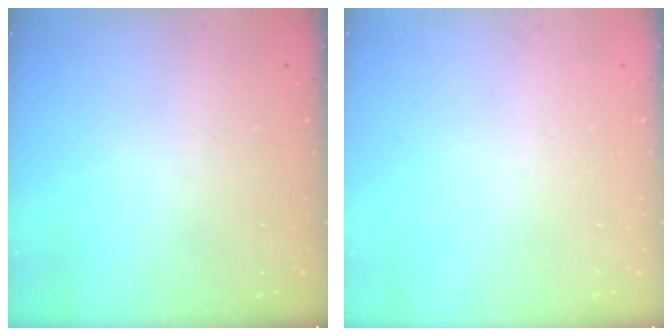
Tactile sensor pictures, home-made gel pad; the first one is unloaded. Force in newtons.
{"total": 0.0}